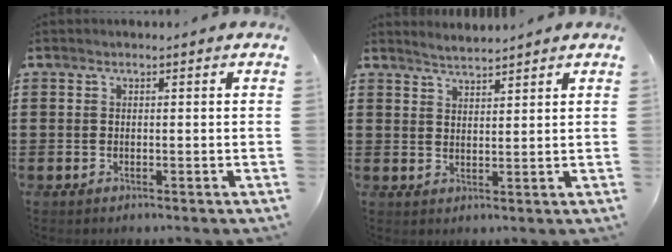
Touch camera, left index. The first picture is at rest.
{"total": 2.5, "force": [2.5, -0.3, 0.1], "torque": [-0.009, -0.005, 0.047]}